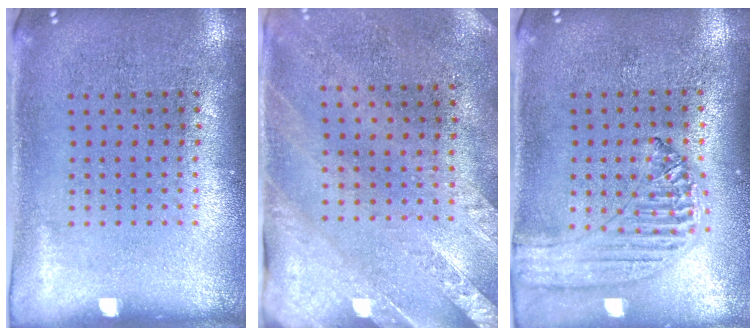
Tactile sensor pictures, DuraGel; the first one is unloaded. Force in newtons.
{"total": 2.5, "press": 2.1, "slide": 1.4}
{"total": 1.2, "press": 1.2, "slide": 0.2}